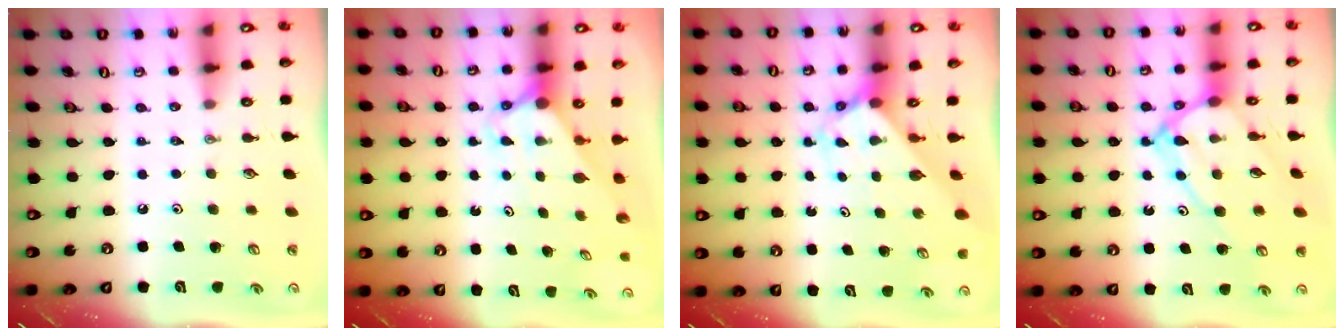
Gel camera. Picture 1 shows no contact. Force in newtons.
{"total": 2.8, "press": 2.8, "slide": 0.0}
{"total": 2.7, "press": 2.7, "slide": 0.2}
{"total": 11.8, "press": 11.7, "slide": 1.1}